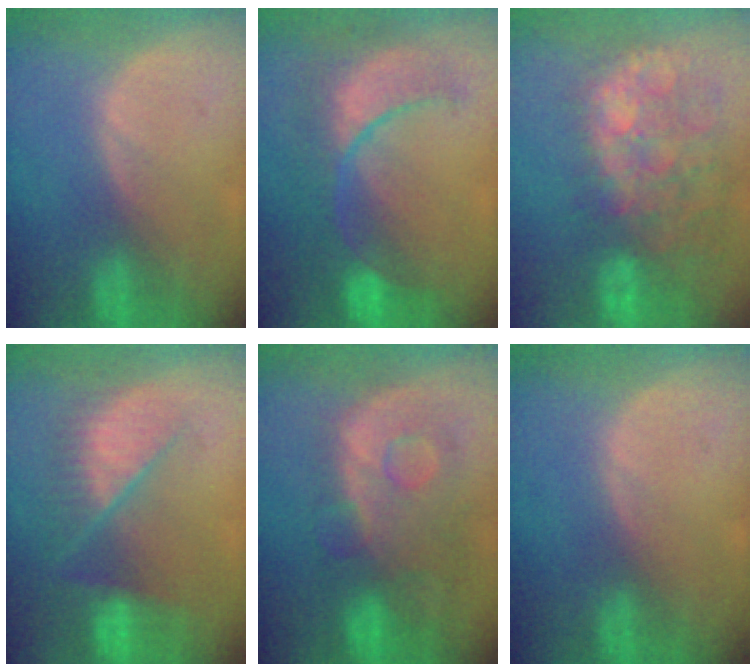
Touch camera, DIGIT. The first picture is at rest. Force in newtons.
{"total": 9.4, "press": 9.4, "slide": 0.7}
{"total": 14.2, "press": 11.6, "slide": 8.1}
{"total": 8.8, "press": 8.0, "slide": 3.8}
{"total": 11.2, "press": 9.7, "slide": 5.5}
{"total": 0.0}